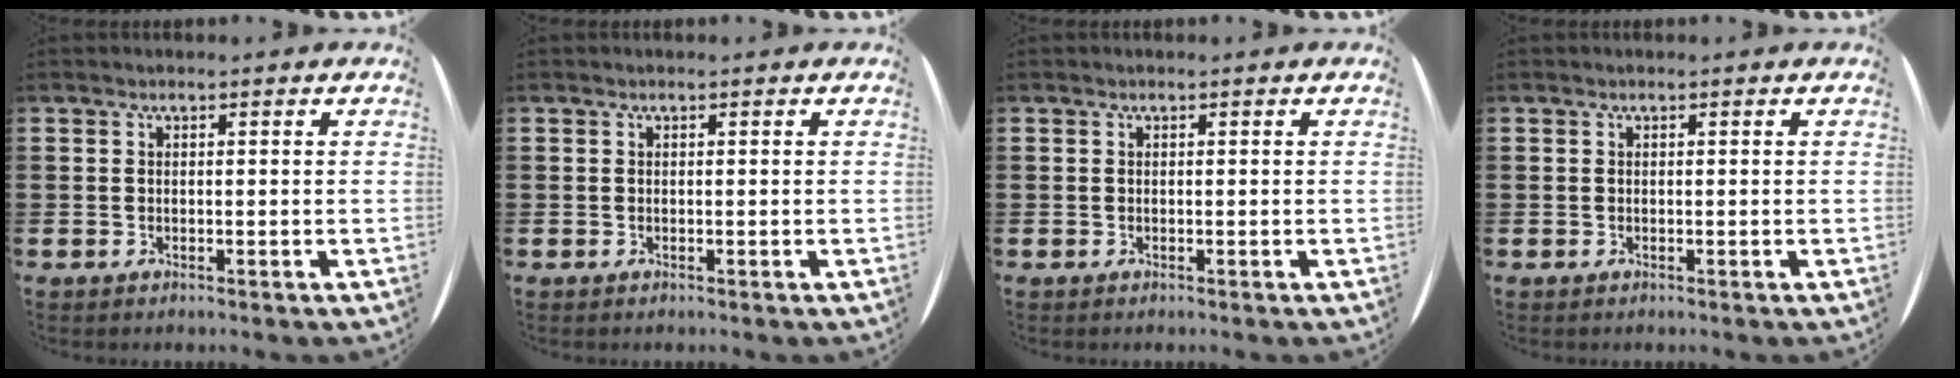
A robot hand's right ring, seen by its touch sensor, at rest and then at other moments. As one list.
[{"total": 0.0}, {"total": 0.0}, {"total": 0.0}]